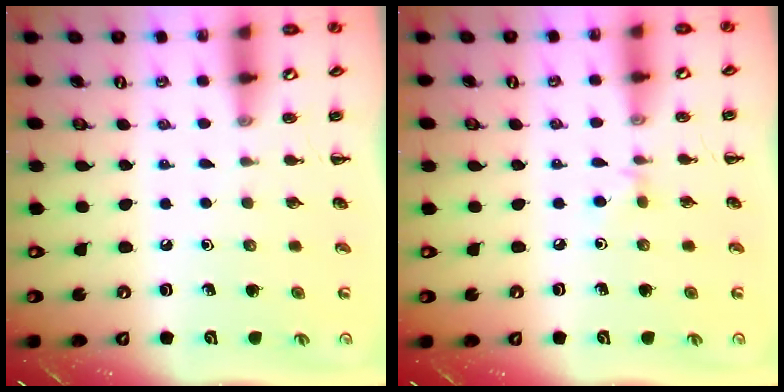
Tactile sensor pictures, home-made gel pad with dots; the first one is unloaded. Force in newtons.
{"total": 2.8, "press": 2.6, "slide": 1.1}